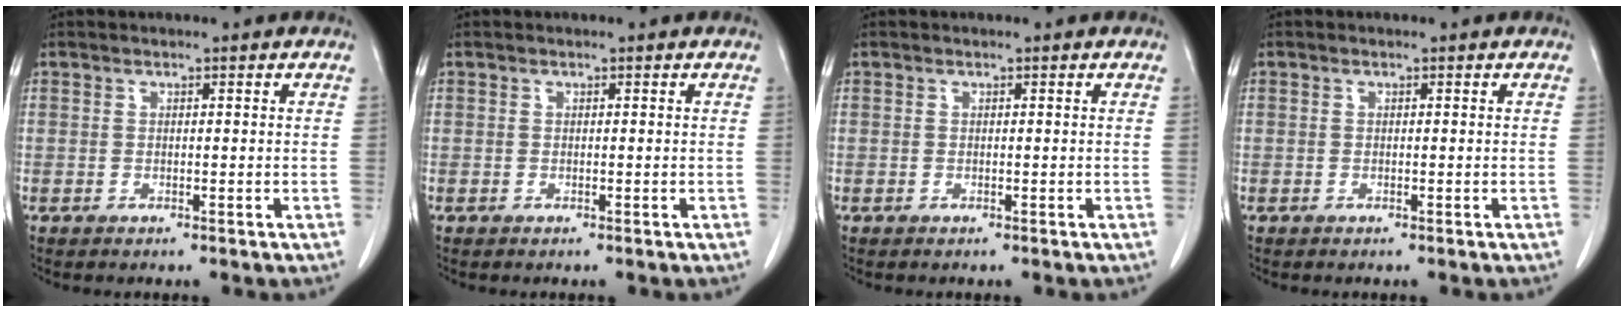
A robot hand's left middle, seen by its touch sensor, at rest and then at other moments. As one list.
[{"total": 0.0}, {"total": 0.0}, {"total": 0.0}]